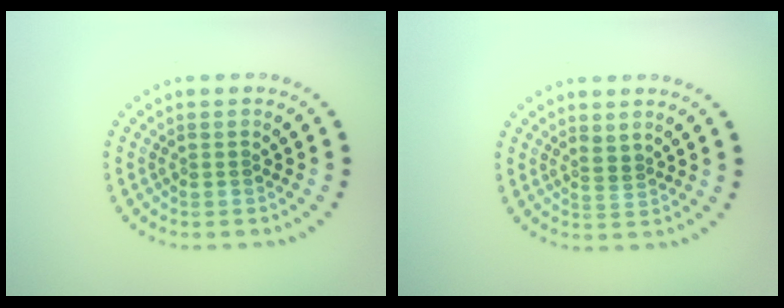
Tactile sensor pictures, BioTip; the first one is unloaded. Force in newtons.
{"total": 0.9, "press": 0.6, "slide": 0.6}